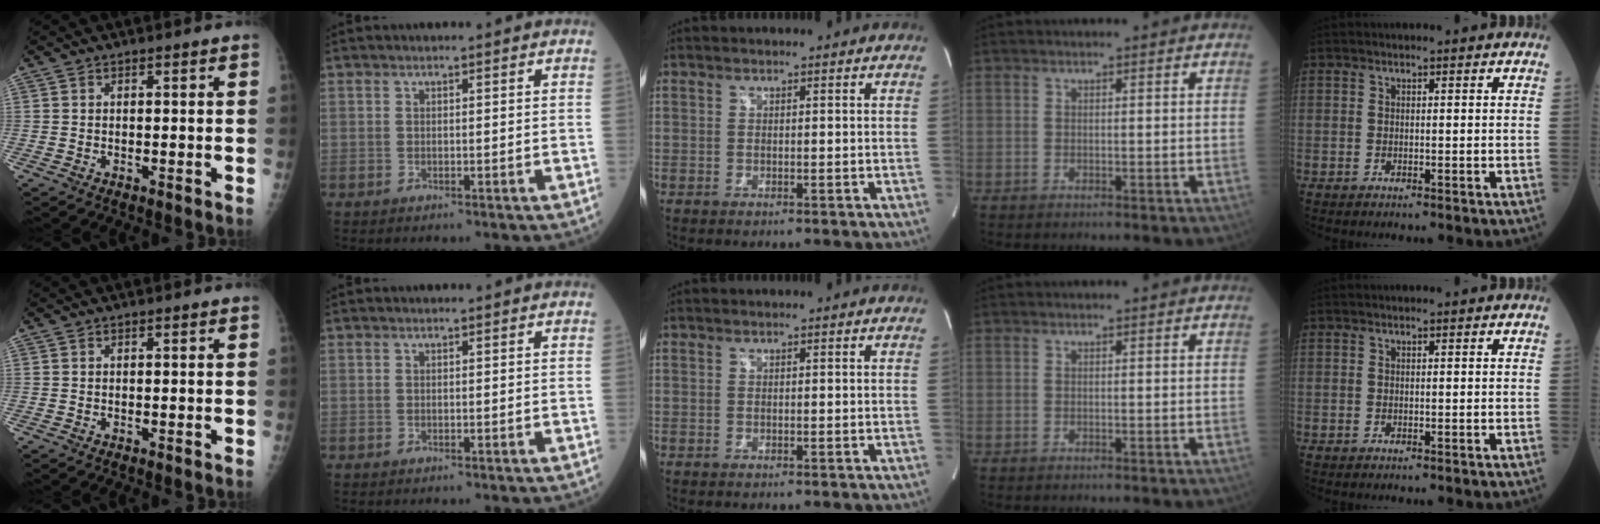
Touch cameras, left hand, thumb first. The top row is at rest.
{}